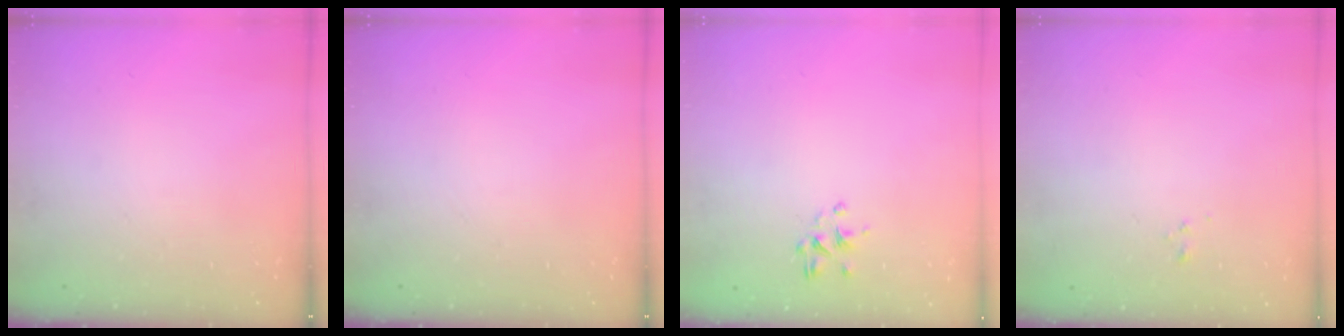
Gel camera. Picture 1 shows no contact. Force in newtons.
{"total": 0.0}
{"total": 2.2, "press": 2.0, "slide": 0.9}
{"total": 1.0, "press": 0.9, "slide": 0.4}